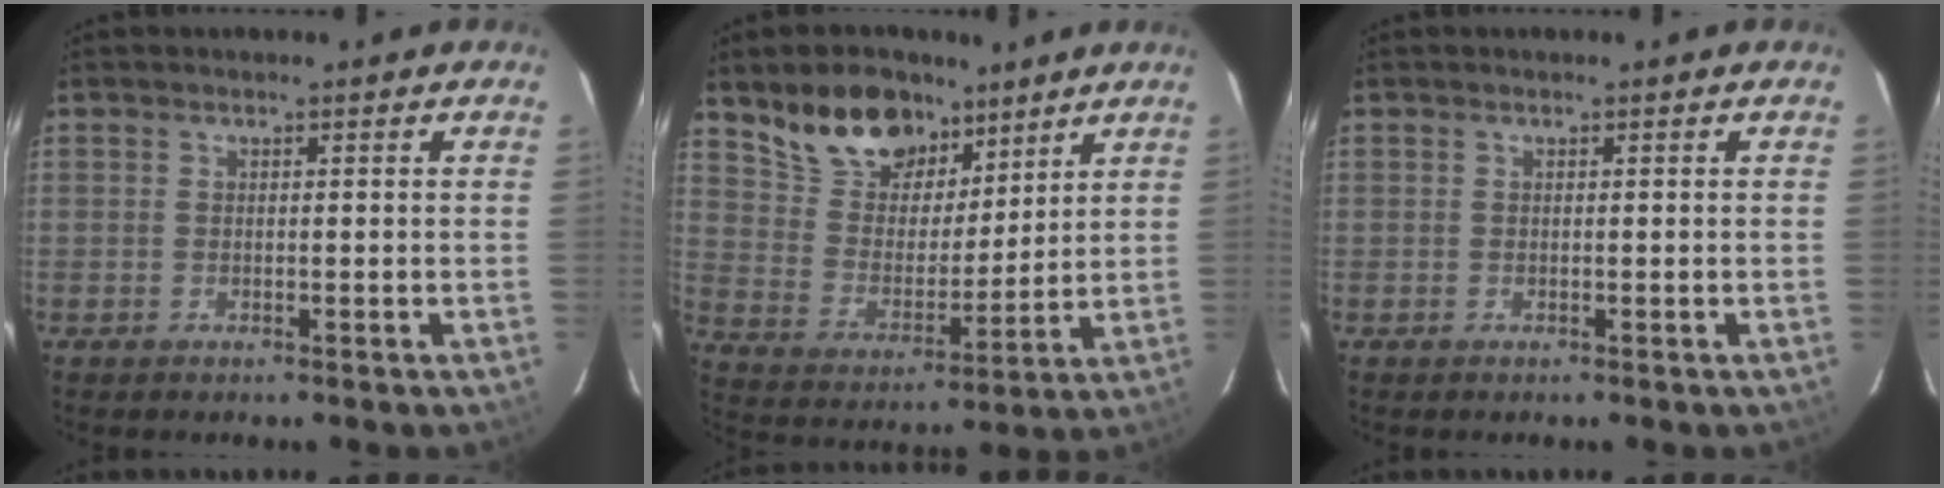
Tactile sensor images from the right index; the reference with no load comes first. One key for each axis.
{"total": 14.7, "fx": 9.9, "fy": 8.5, "fz": 6.7, "tx": -0.146, "ty": 0.031, "tz": 0.190}
{"total": 0.0}